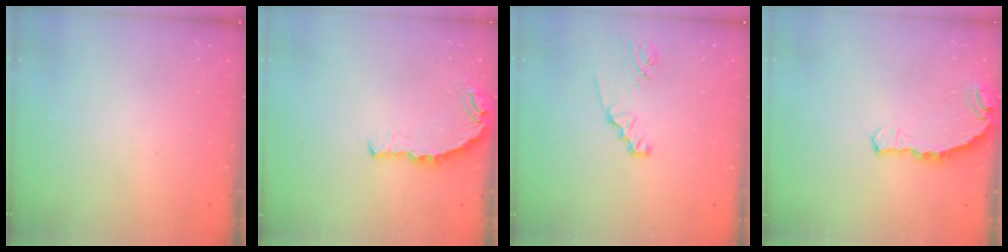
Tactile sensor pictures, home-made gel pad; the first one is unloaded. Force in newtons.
{"total": 7.4, "press": 5.7, "slide": 4.7}
{"total": 2.1, "press": 2.1, "slide": 0.3}
{"total": 7.8, "press": 6.4, "slide": 4.4}